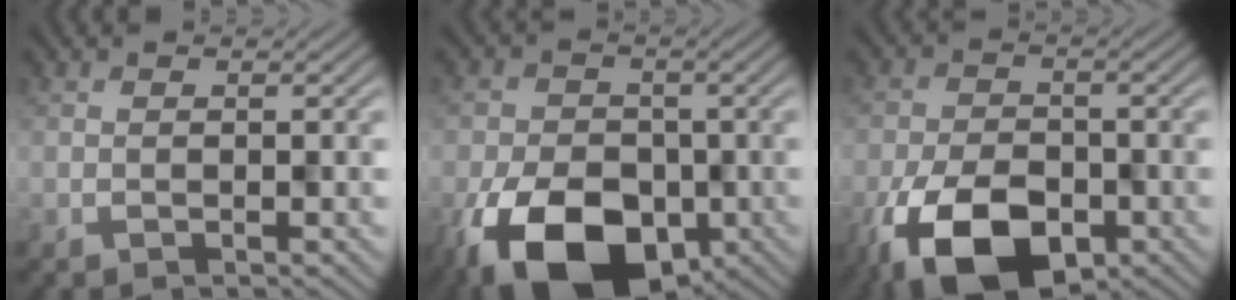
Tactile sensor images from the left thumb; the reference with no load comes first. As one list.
[{"total": 13.8, "force": [-6.8, 8.7, 8.2], "torque": [-0.158, -0.043, -0.117]}, {"total": 11.8, "force": [-6.4, 6.5, 7.5], "torque": [-0.156, -0.033, -0.108]}]